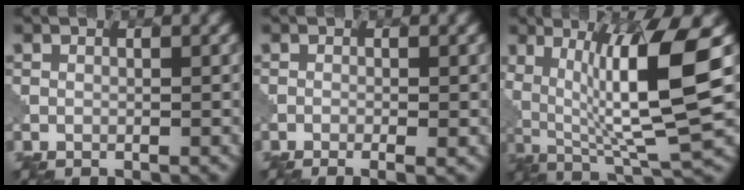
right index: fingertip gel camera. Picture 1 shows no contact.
{"total": 2.1, "force": [-0.8, 0.7, 1.8], "torque": [-0.007, 0.003, -0.016]}
{"total": 9.9, "force": [1.9, 1.8, 9.5], "torque": [-0.166, -0.006, 0.046]}